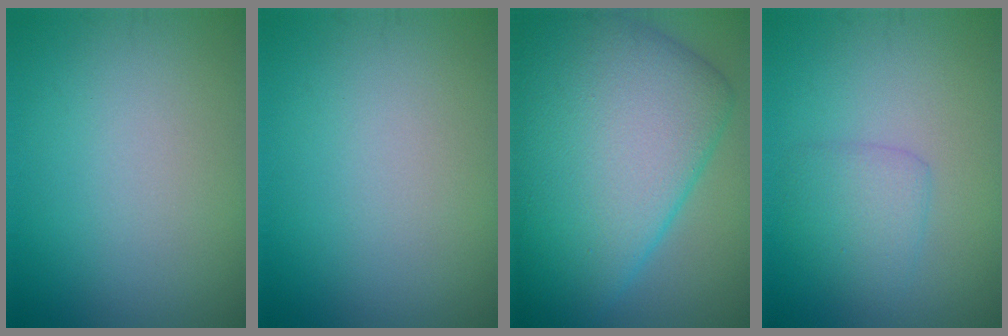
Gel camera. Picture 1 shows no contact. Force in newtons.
{"total": 0.0}
{"total": 15.8, "press": 15.8, "slide": 0.1}
{"total": 2.4, "press": 2.4, "slide": 0.1}